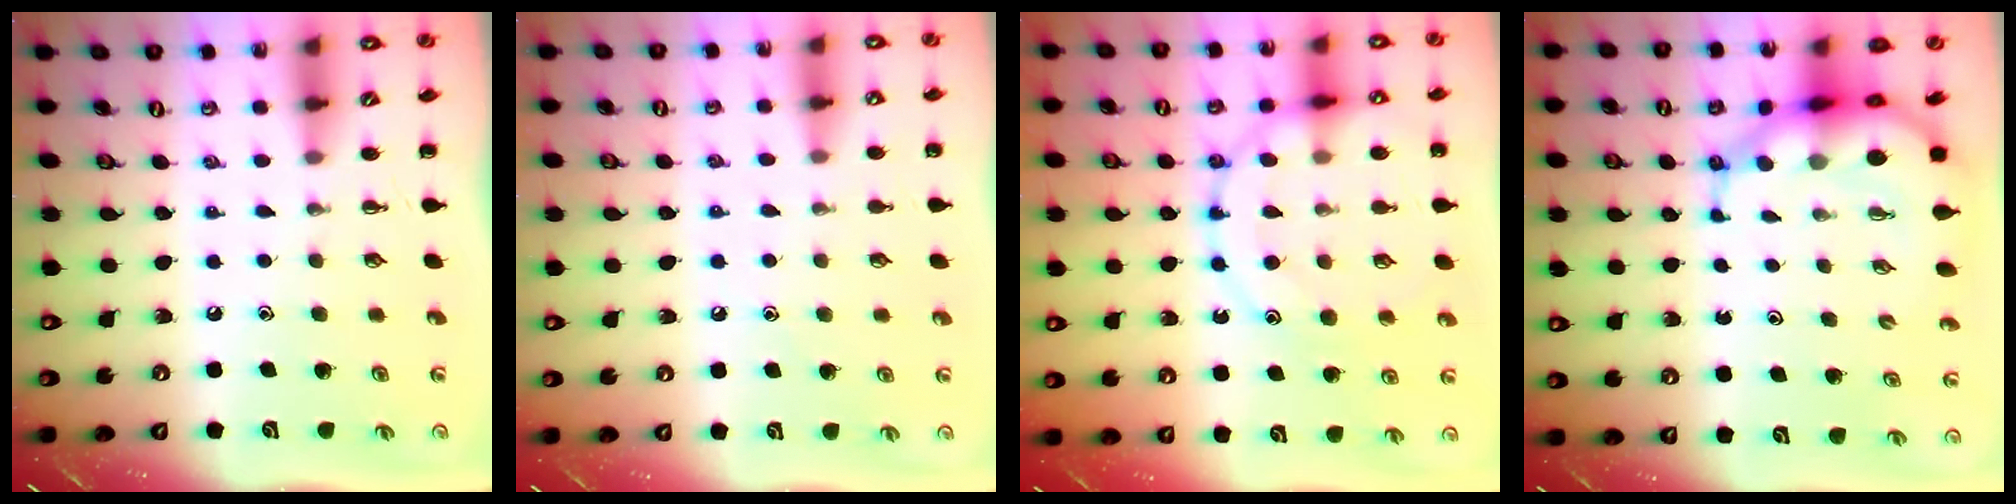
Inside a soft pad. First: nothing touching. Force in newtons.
{"total": 5.4, "press": 5.2, "slide": 1.7}
{"total": 15.9, "press": 15.8, "slide": 1.6}
{"total": 8.8, "press": 8.4, "slide": 2.7}